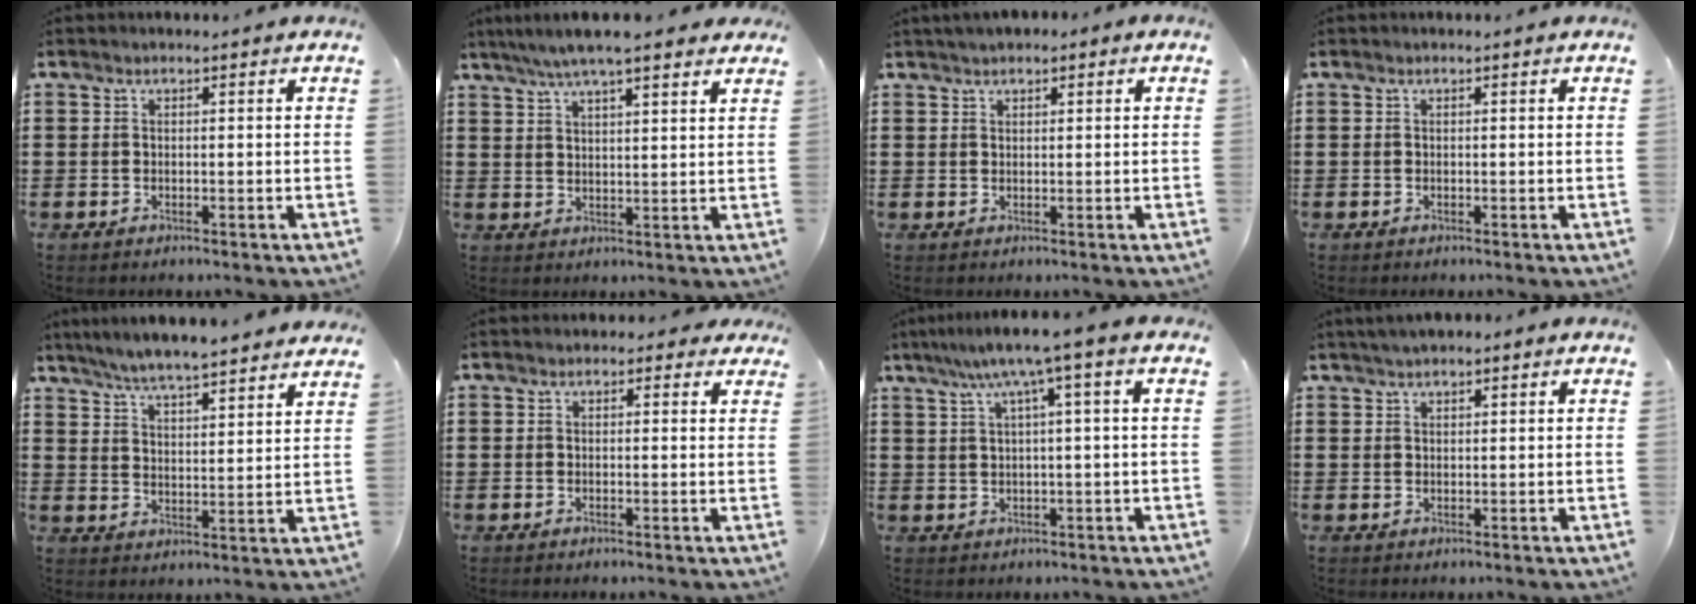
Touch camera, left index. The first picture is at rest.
{"total": 6.1, "force": [4.9, 0.6, 3.6], "torque": [-0.081, -0.007, 0.087]}
{"total": 1.3, "force": [1.1, 0.6, 0.5], "torque": [-0.013, 0.006, 0.020]}
{"total": 0.0}
{"total": 5.3, "force": [5.2, -0.2, 1.1], "torque": [-0.044, -0.024, 0.091]}
{"total": 1.2, "force": [0.5, 1.0, 0.6], "torque": [-0.008, 0.006, 0.005]}
{"total": 6.1, "force": [2.2, -0.2, 5.7], "torque": [-0.115, -0.003, 0.032]}
{"total": 1.5, "force": [1.3, 0.5, 0.8], "torque": [-0.017, 0.004, 0.024]}